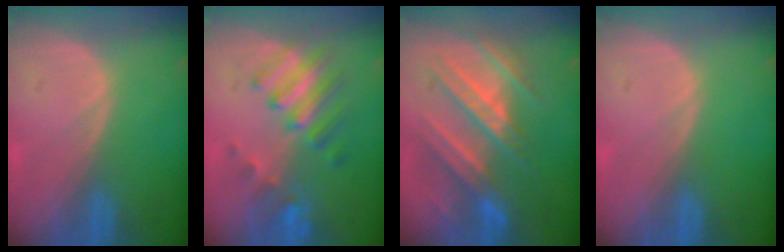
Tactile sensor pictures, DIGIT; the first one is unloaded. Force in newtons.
{"total": 7.5, "press": 7.0, "slide": 2.7}
{"total": 9.4, "press": 9.3, "slide": 1.6}
{"total": 0.0}